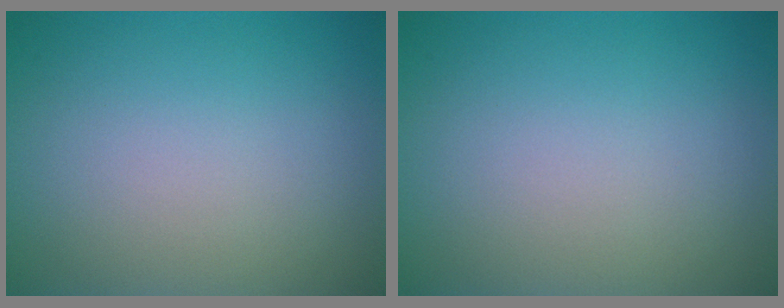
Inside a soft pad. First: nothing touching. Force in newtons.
{"total": 0.0}